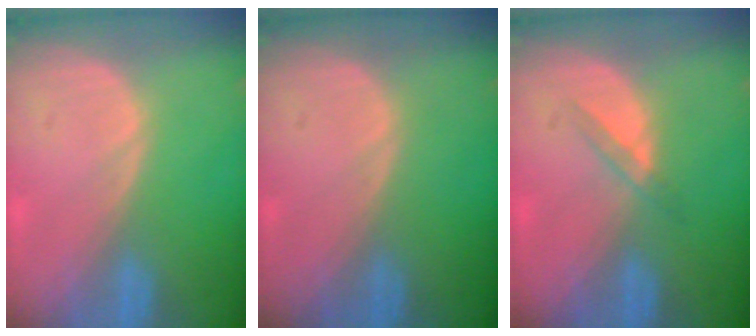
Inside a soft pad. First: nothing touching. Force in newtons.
{"total": 0.0}
{"total": 2.3, "press": 2.0, "slide": 1.0}